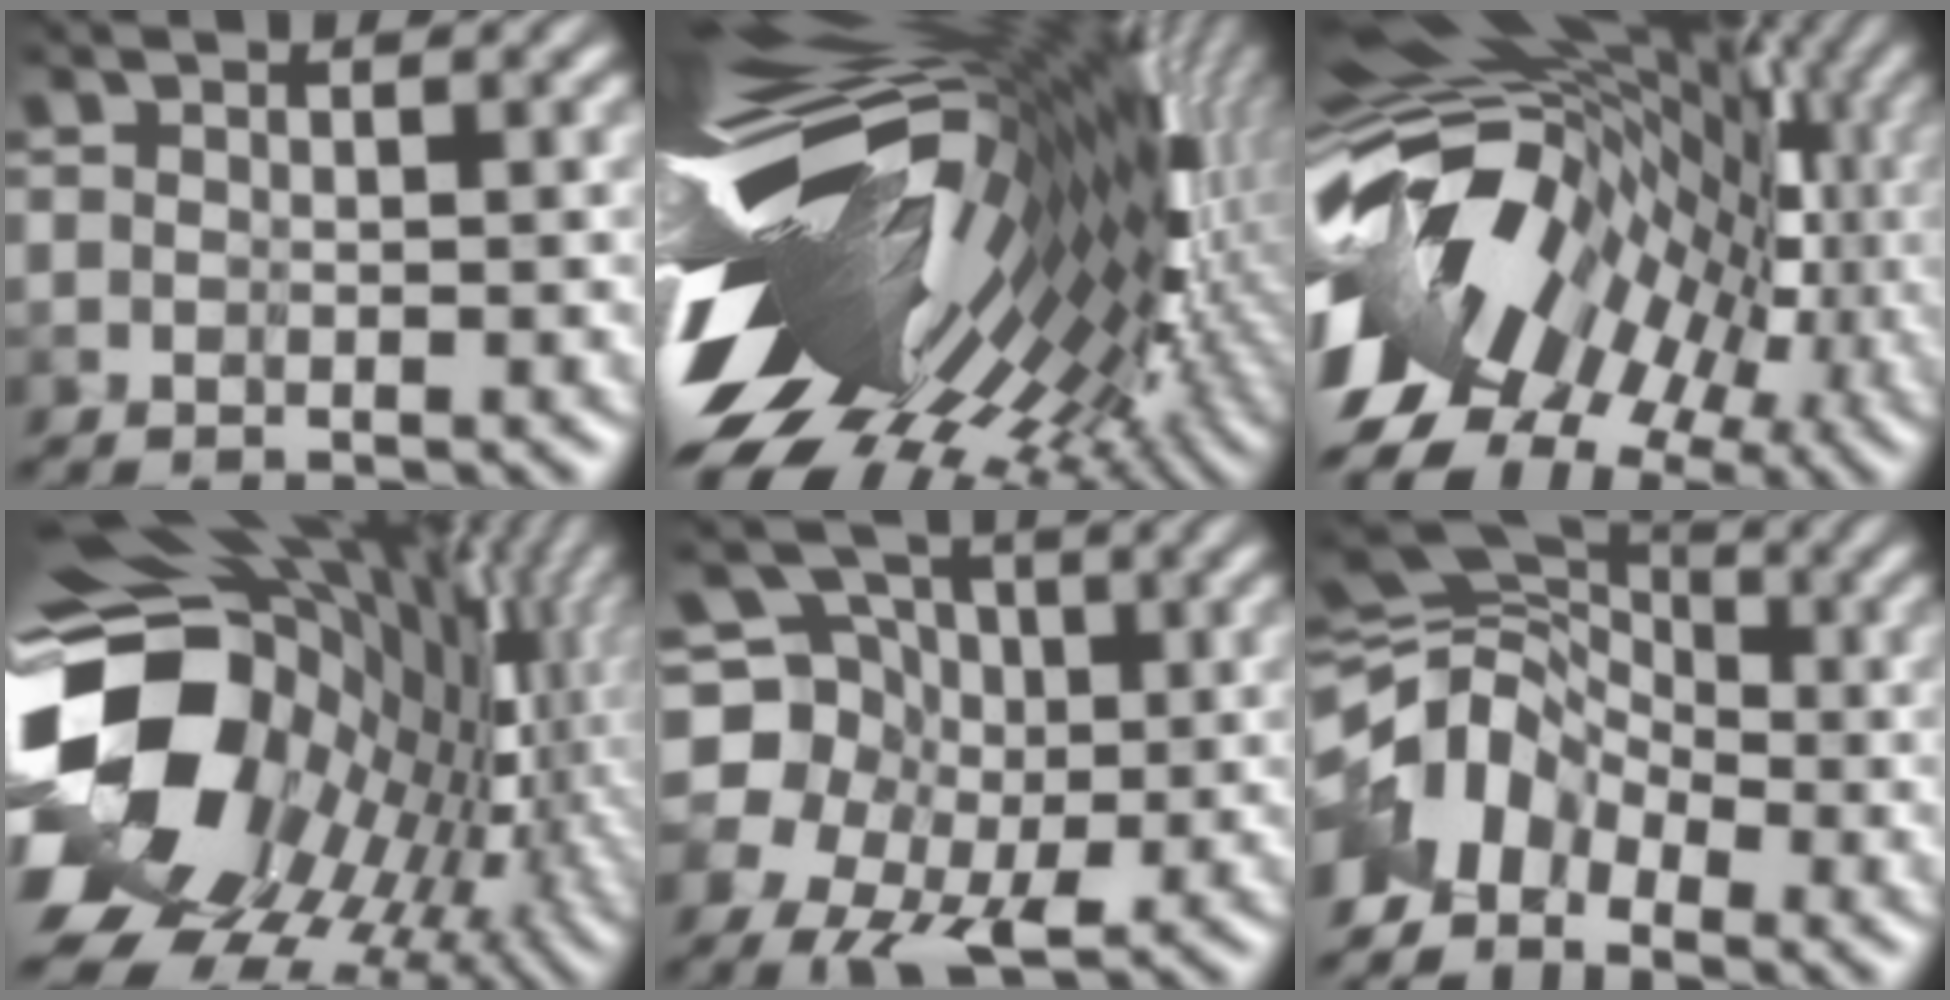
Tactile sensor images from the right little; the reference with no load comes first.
{"total": 16.1, "force": [-1.2, 6.9, 14.6], "torque": [-0.224, -0.012, -0.020]}
{"total": 14.6, "force": [-2.5, 9.6, 10.7], "torque": [-0.175, -0.001, -0.032]}
{"total": 15.1, "force": [-1.0, 11.0, 10.3], "torque": [-0.229, -0.023, 0.001]}
{"total": 5.5, "force": [-0.5, 4.7, 2.9], "torque": [-0.050, 0.007, -0.012]}
{"total": 3.9, "force": [-3.3, 1.9, 1.1], "torque": [-0.023, 0.016, -0.081]}